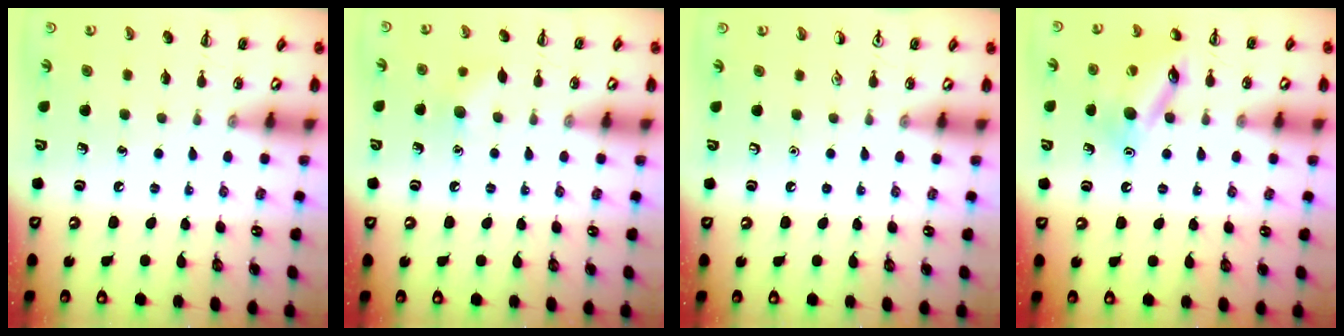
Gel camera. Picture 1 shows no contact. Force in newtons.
{"total": 6.7, "press": 6.5, "slide": 1.3}
{"total": 0.0}
{"total": 13.6, "press": 13.5, "slide": 2.0}